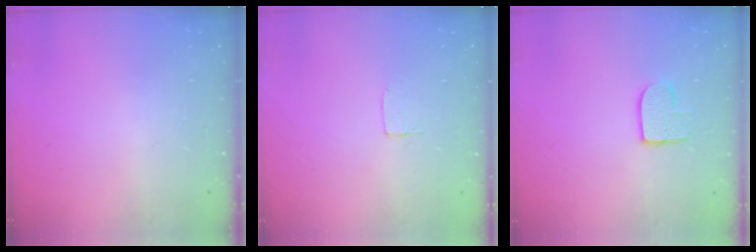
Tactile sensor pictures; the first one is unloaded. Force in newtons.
{"total": 1.2, "press": 1.2, "slide": 0.0}
{"total": 7.4, "press": 7.4, "slide": 0.2}